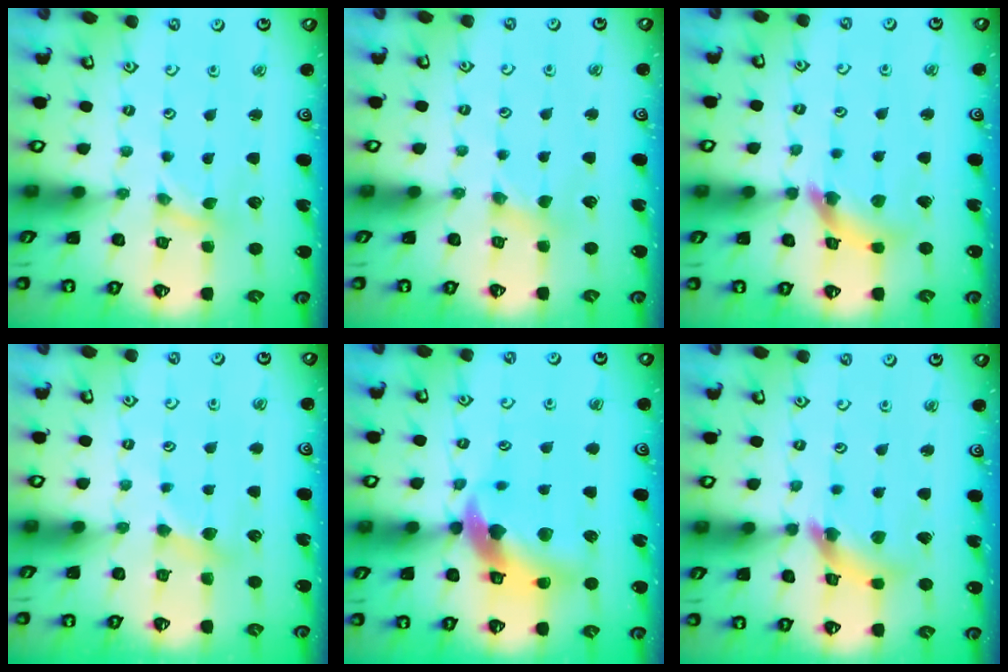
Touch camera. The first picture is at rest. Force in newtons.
{"total": 2.1, "press": 2.0, "slide": 0.3}
{"total": 10.3, "press": 10.2, "slide": 1.2}
{"total": 2.8, "press": 2.8, "slide": 0.5}
{"total": 12.6, "press": 12.5, "slide": 1.6}
{"total": 9.0, "press": 8.9, "slide": 1.0}